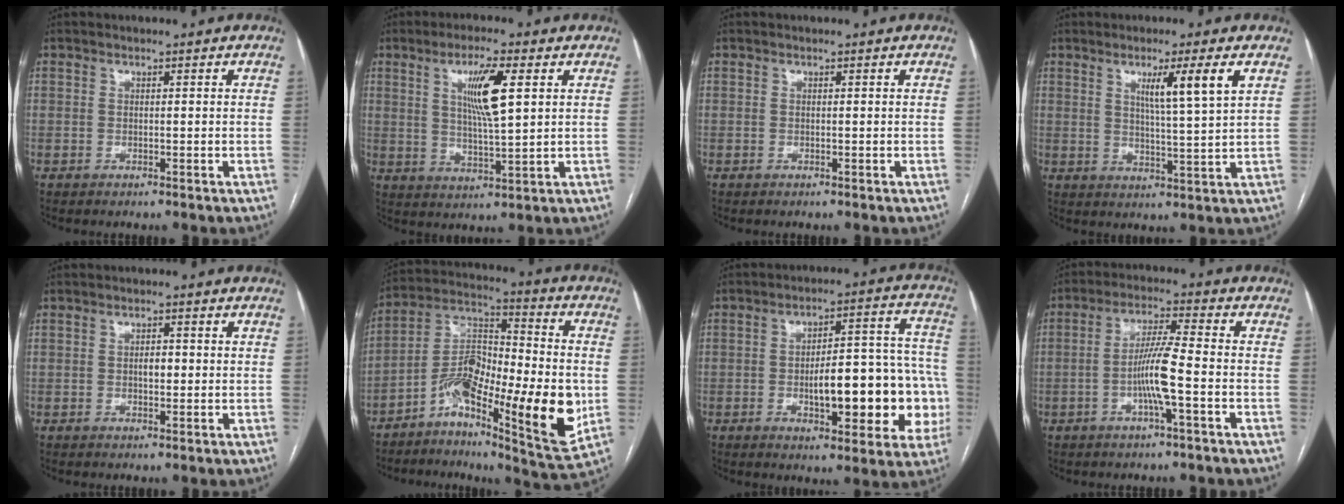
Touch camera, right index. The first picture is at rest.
{"total": 8.4, "force": [2.8, 0.7, 7.9], "torque": [-0.144, -0.003, 0.050]}
{"total": 0.0}
{"total": 7.2, "force": [3.2, -1.0, 6.4], "torque": [-0.104, -0.011, 0.053]}
{"total": 1.9, "force": [0.1, 0.9, 1.7], "torque": [-0.029, 0.002, 0.001]}
{"total": 18.2, "force": [-5.4, 4.7, 16.8], "torque": [-0.300, 0.007, -0.093]}
{"total": 17.5, "force": [-3.9, 5.9, 16.0], "torque": [-0.176, 0.042, -0.042]}
{"total": 7.5, "force": [-2.1, -0.1, 7.2], "torque": [-0.144, 0.005, -0.042]}